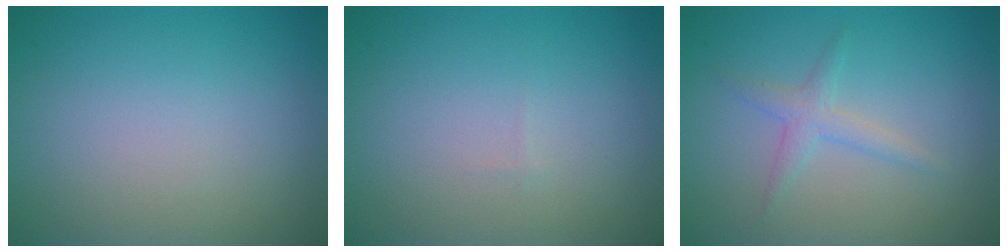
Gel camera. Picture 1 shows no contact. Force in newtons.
{"total": 0.0}
{"total": 1.8, "press": 1.8, "slide": 0.1}